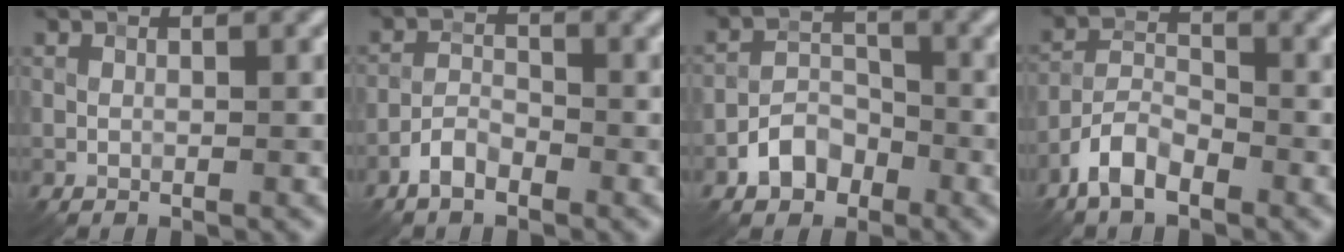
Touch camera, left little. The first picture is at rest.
{"total": 2.4, "force": [-1.7, 1.1, 1.3], "torque": [-0.023, 0.007, -0.037]}
{"total": 3.7, "force": [-2.1, 2.5, 1.6], "torque": [-0.021, 0.006, -0.042]}
{"total": 3.9, "force": [-2.6, 1.7, 2.3], "torque": [-0.041, 0.007, -0.060]}